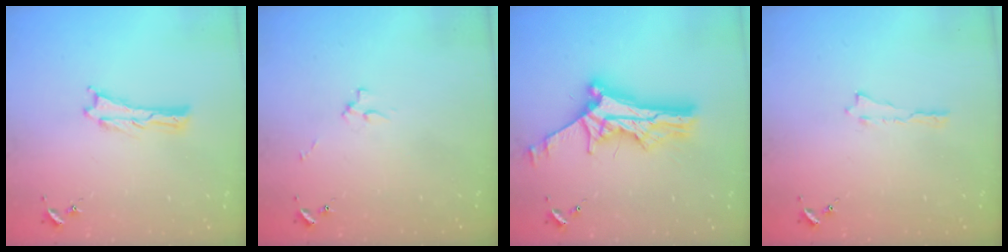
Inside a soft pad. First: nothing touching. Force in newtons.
{"total": 2.5, "press": 2.5, "slide": 0.3}
{"total": 12.5, "press": 12.4, "slide": 1.4}
{"total": 0.0}